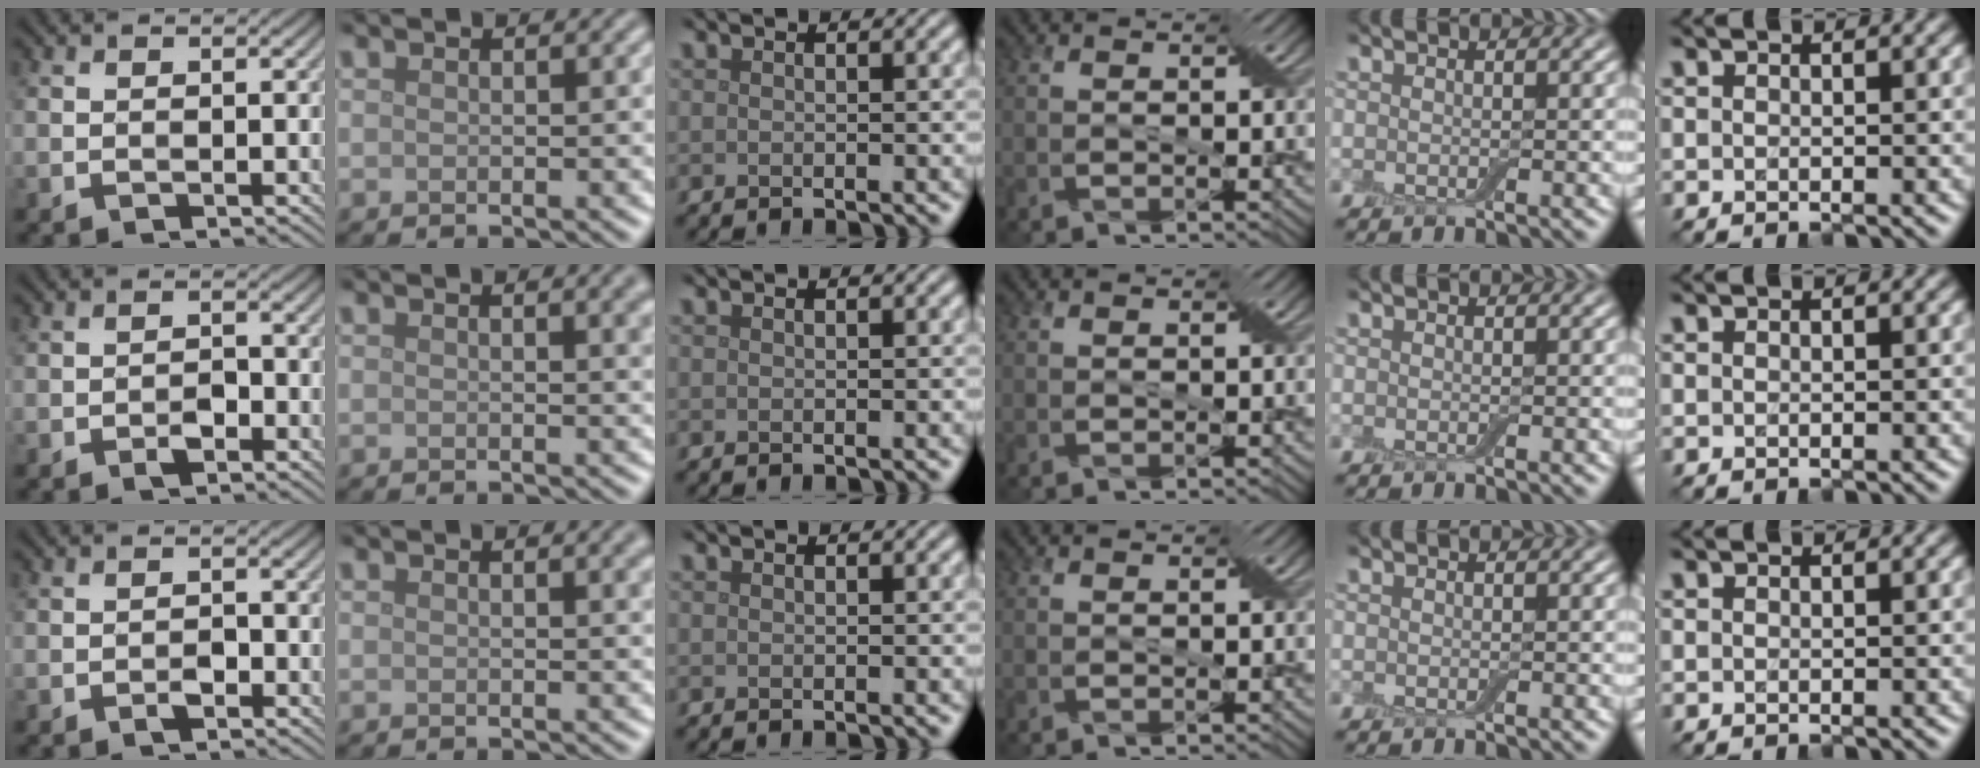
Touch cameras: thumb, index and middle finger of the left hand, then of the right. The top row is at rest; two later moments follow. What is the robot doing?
{"motion": "squeeze", "object": "air blower"}